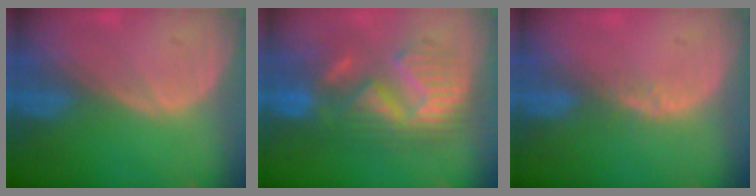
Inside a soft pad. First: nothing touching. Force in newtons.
{"total": 9.7, "press": 9.7, "slide": 0.5}
{"total": 1.9, "press": 1.4, "slide": 1.3}